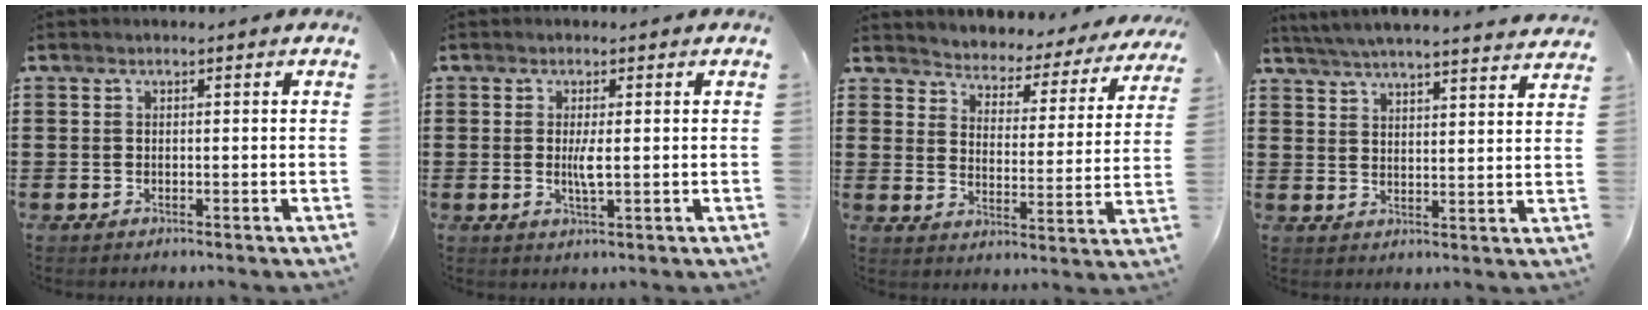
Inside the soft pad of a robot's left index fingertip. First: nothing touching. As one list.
[{"total": 2.9, "force": [0.2, 0.2, 2.9], "torque": [-0.060, -0.009, 0.000]}, {"total": 3.0, "force": [2.9, 0.3, -0.5], "torque": [-0.016, -0.035, 0.040]}, {"total": 5.2, "force": [5.0, -0.7, 1.3], "torque": [-0.043, -0.031, 0.087]}]